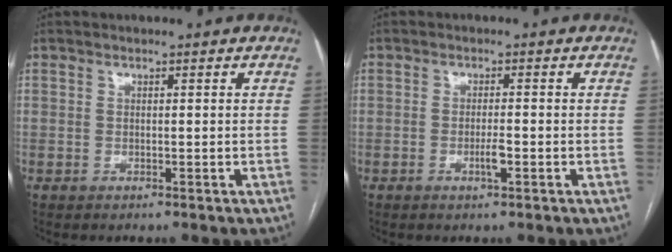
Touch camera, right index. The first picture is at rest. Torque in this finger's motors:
{"motor_torque": [0.67, 0.16, 0.29, 0.07]}